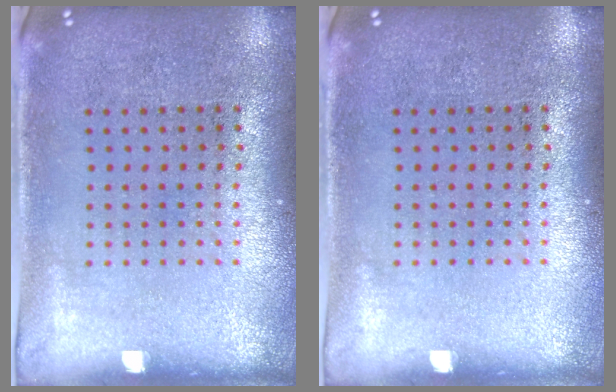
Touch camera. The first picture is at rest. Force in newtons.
{"total": 0.0}